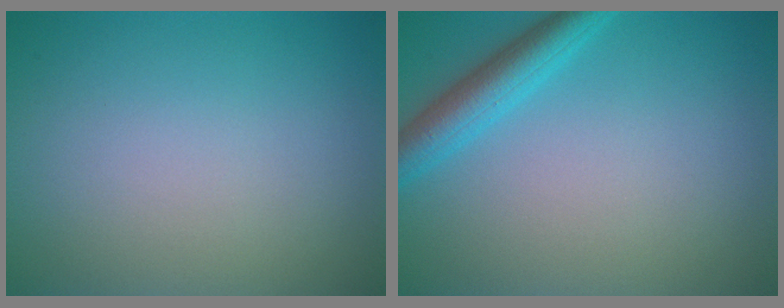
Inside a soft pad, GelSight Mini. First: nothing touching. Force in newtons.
{"total": 3.6, "press": 3.5, "slide": 0.2}